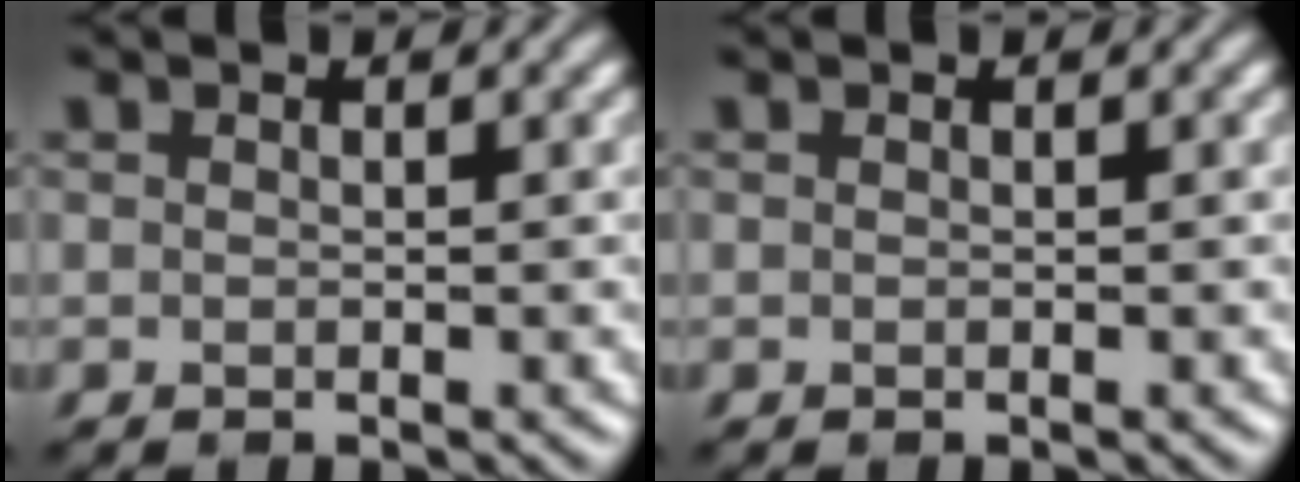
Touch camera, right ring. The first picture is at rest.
{"total": 0.0}